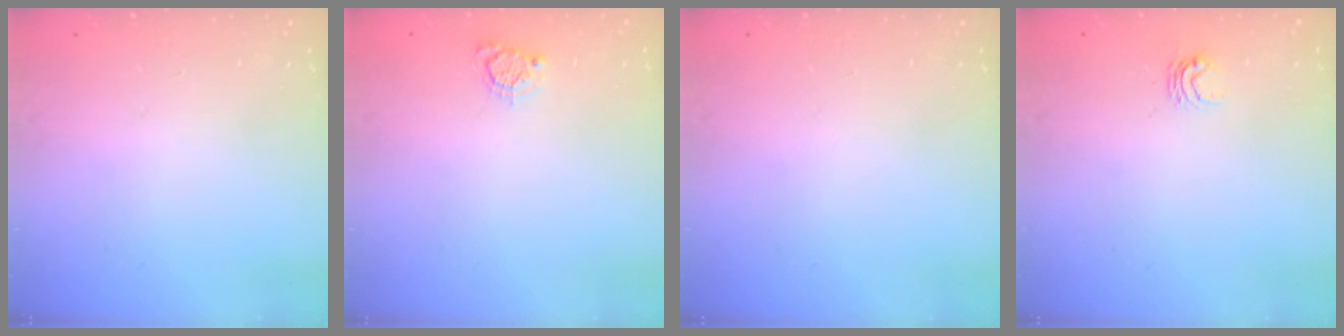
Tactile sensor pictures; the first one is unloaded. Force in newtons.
{"total": 3.3, "press": 3.3, "slide": 0.4}
{"total": 0.0}
{"total": 3.9, "press": 3.8, "slide": 0.5}